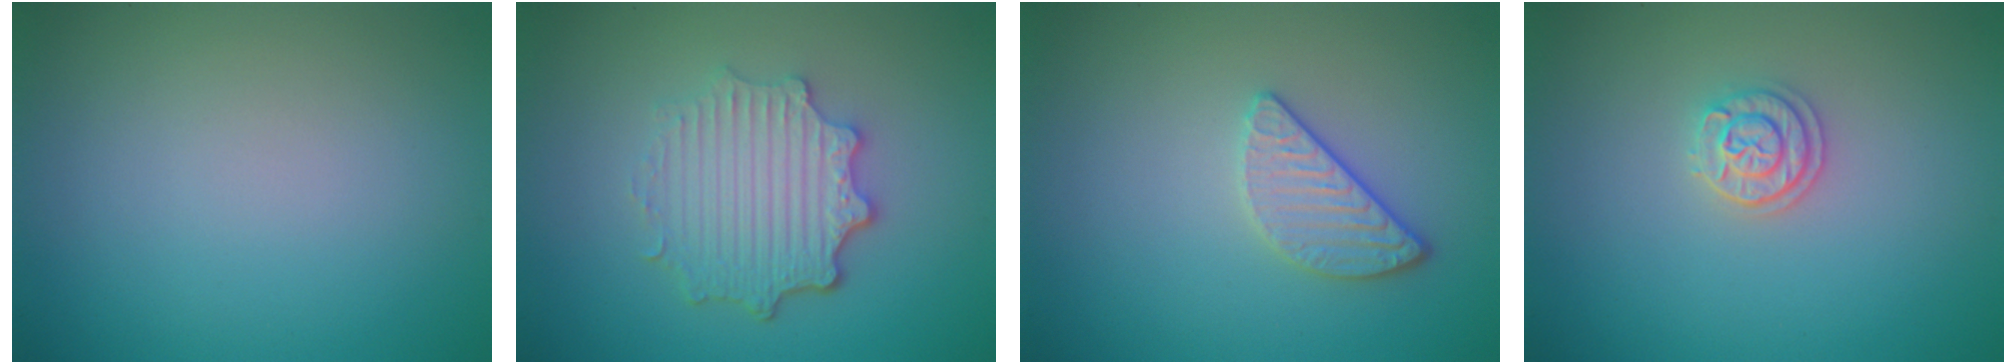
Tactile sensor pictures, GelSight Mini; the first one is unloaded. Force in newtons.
{"total": 4.9, "press": 3.7, "slide": 3.2}
{"total": 2.4, "press": 2.2, "slide": 0.9}
{"total": 2.1, "press": 2.0, "slide": 0.6}